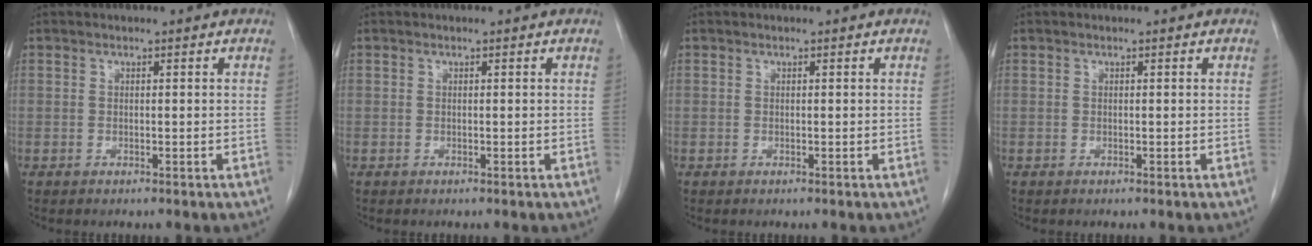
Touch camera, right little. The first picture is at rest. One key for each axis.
{"total": 0.0}
{"total": 0.0}
{"total": 0.0}